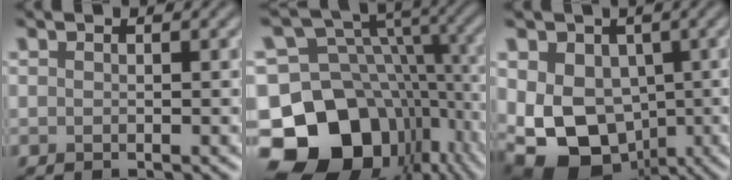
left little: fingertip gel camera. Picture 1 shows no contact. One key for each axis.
{"total": 15.8, "fx": -6.4, "fy": 11.9, "fz": 8.3, "tx": -0.153, "ty": 0.004, "tz": -0.096}
{"total": 10.6, "fx": -1.9, "fy": 8.0, "fz": 6.7, "tx": -0.094, "ty": -0.012, "tz": -0.032}